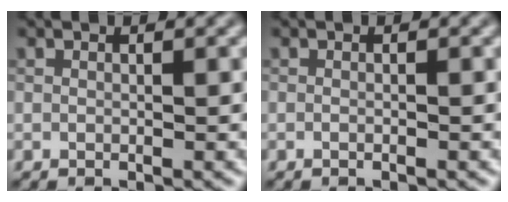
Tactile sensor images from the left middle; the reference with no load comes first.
{"total": 0.8, "force": [-0.7, 0.2, 0.4], "torque": [-0.004, -0.003, -0.012]}